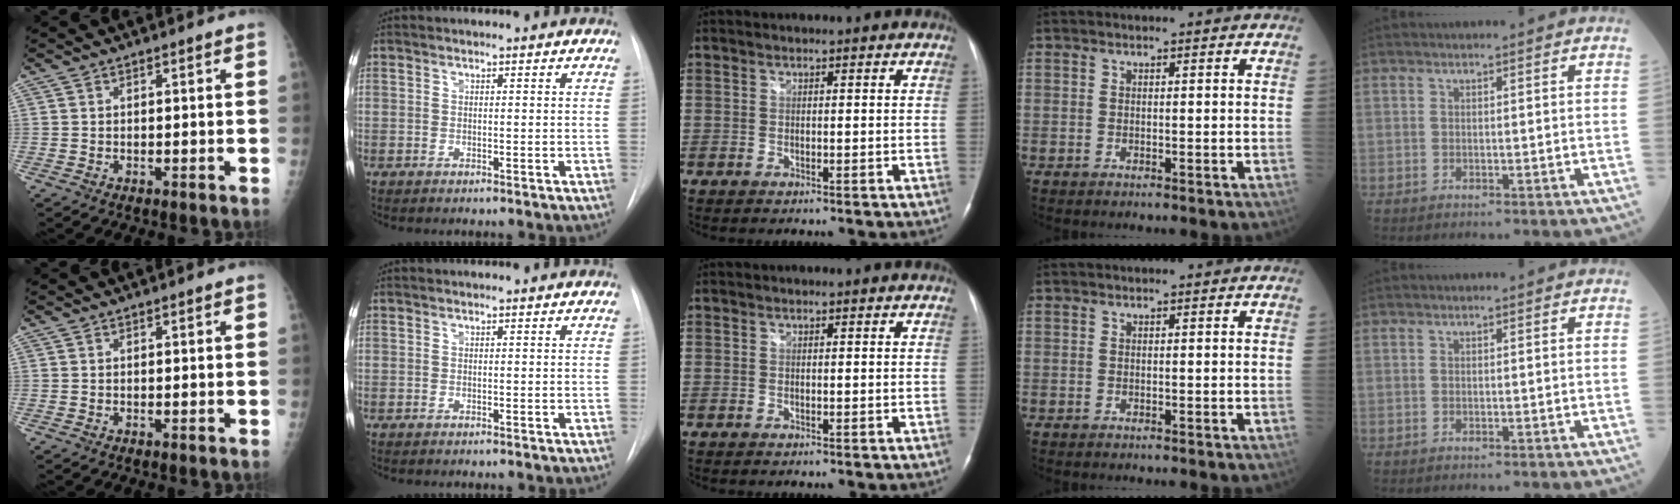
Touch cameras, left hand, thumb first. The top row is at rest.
{}